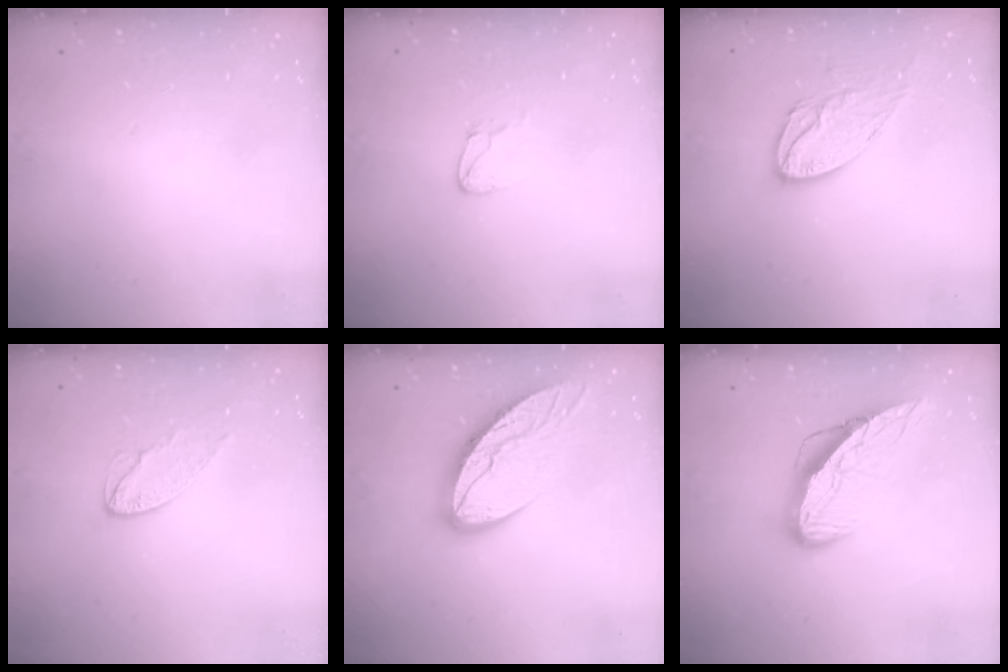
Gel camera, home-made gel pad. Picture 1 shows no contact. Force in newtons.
{"total": 3.7, "press": 3.6, "slide": 0.3}
{"total": 11.0, "press": 10.9, "slide": 0.9}
{"total": 6.9, "press": 6.9, "slide": 0.3}
{"total": 11.7, "press": 11.6, "slide": 1.5}
{"total": 10.8, "press": 10.8, "slide": 1.0}